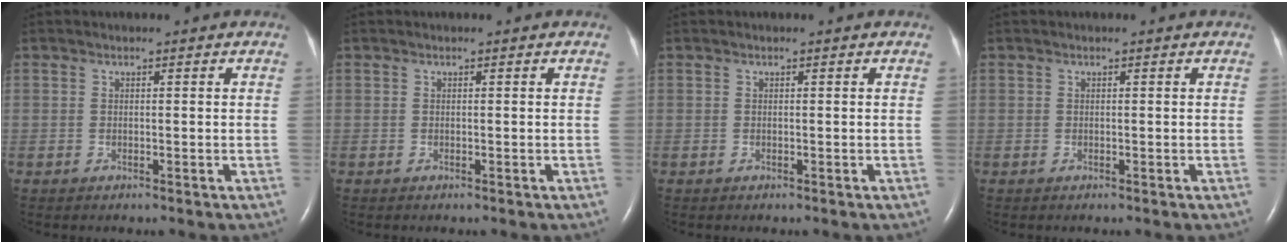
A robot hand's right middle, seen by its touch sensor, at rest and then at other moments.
{"total": 0.0}
{"total": 0.0}
{"total": 0.0}